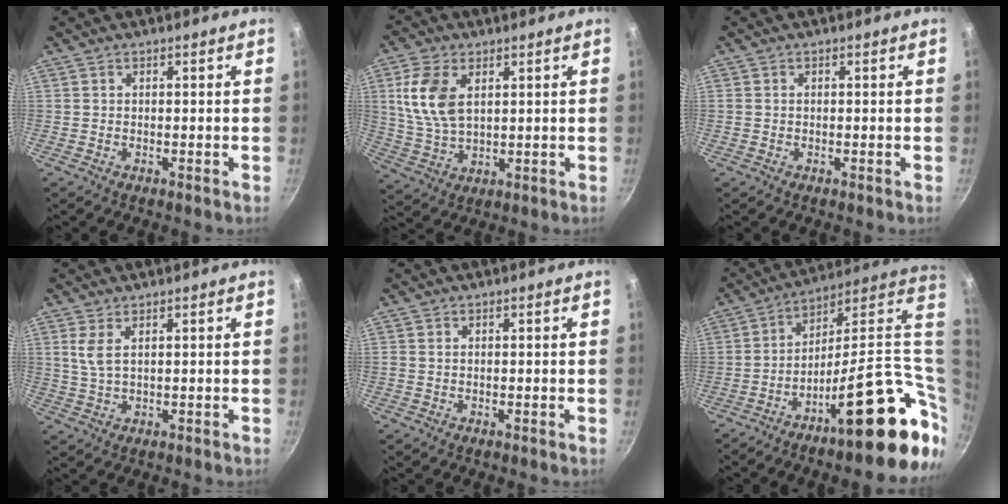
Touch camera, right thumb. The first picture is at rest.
{"total": 10.5, "force": [3.0, 6.2, 8.0], "torque": [-0.156, -0.012, 0.064]}
{"total": 0.6, "force": [-0.1, 0.5, 0.2], "torque": [-0.005, 0.002, -0.002]}
{"total": 3.5, "force": [1.3, 1.3, 3.0], "torque": [-0.065, -0.008, 0.028]}
{"total": 0.5, "force": [0.0, 0.4, 0.3], "torque": [-0.005, 0.003, -0.001]}
{"total": 27.3, "force": [-3.6, 8.6, 25.6], "torque": [-0.318, -0.006, -0.052]}